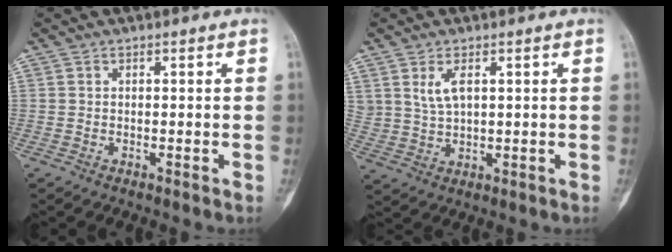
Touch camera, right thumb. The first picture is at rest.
{"total": 4.0, "force": [1.8, 1.9, 3.0], "torque": [-0.058, -0.010, 0.042]}